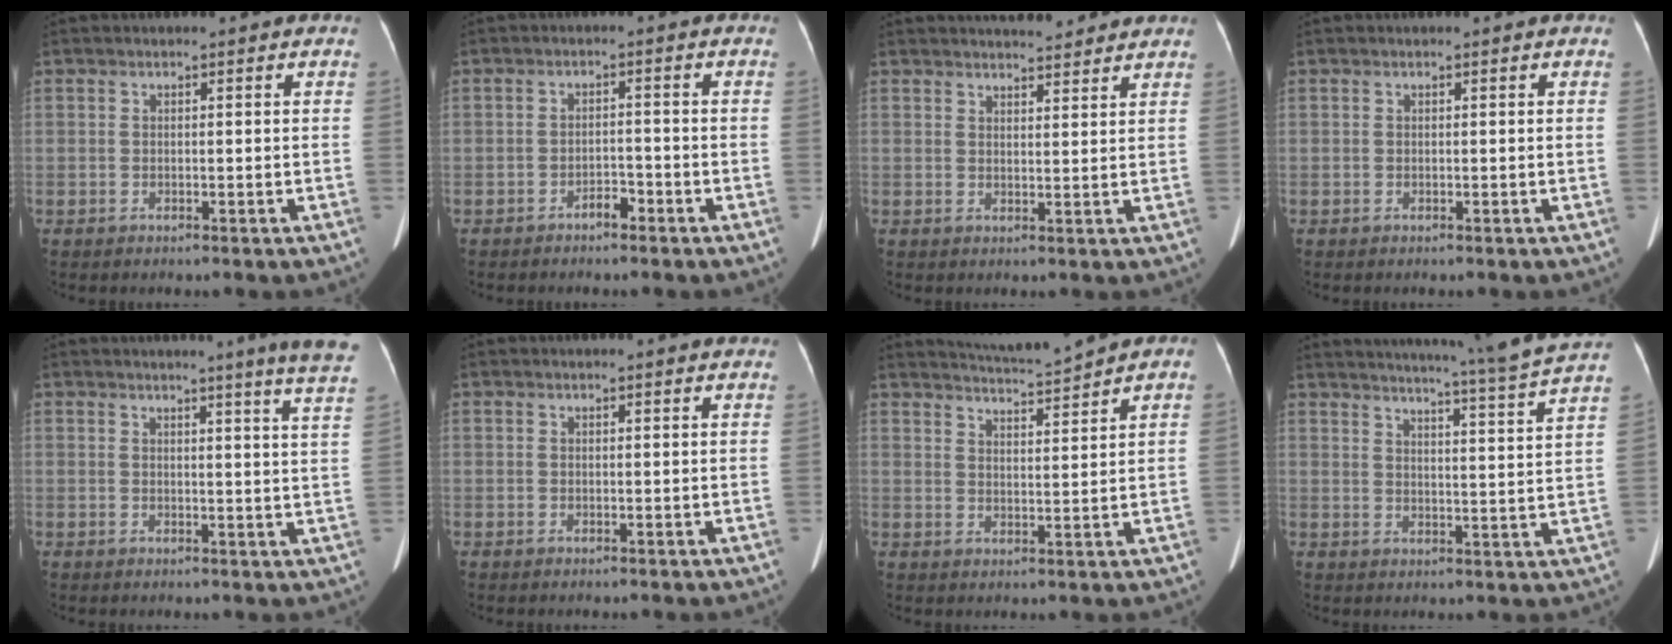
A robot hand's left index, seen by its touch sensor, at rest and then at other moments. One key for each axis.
{"total": 2.2, "fx": -1.8, "fy": 0.8, "fz": 1.1, "tx": -0.015, "ty": 0.003, "tz": -0.029}
{"total": 7.0, "fx": 6.5, "fy": 1.5, "fz": 2.0, "tx": -0.025, "ty": 0.013, "tz": 0.079}
{"total": 0.0}
{"total": 9.8, "fx": 8.4, "fy": -1.6, "fz": 4.8, "tx": -0.053, "ty": -0.047, "tz": 0.071}
{"total": 2.1, "fx": 2.0, "fy": -0.2, "fz": 0.5, "tx": -0.014, "ty": 0.003, "tz": 0.015}
{"total": 5.8, "fx": 5.6, "fy": -1.0, "fz": 0.9, "tx": -0.025, "ty": -0.002, "tz": 0.095}
{"total": 17.7, "fx": 15.9, "fy": -2.6, "fz": 7.3, "tx": -0.124, "ty": -0.058, "tz": 0.195}